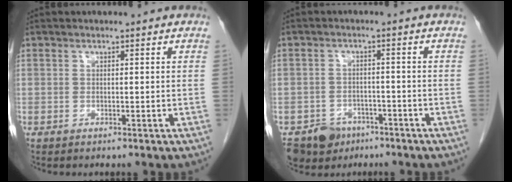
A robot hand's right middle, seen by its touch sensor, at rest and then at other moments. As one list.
[{"total": 6.1, "force": [-4.1, 4.2, 1.2], "torque": [-0.020, 0.004, -0.063]}]